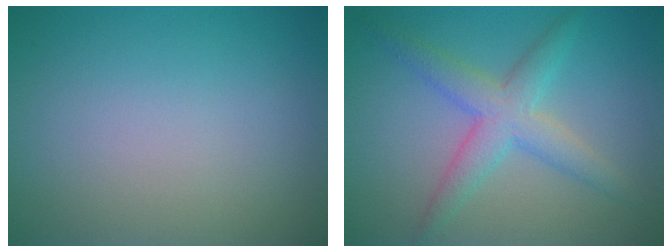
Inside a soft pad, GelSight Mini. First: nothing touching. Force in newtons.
{"total": 4.3, "press": 4.3, "slide": 0.1}